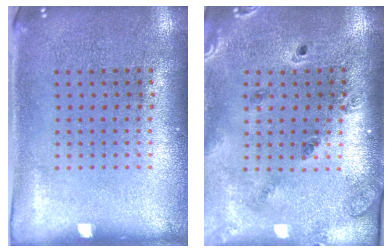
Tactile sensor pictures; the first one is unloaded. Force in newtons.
{"total": 1.4, "press": 1.4, "slide": 0.2}